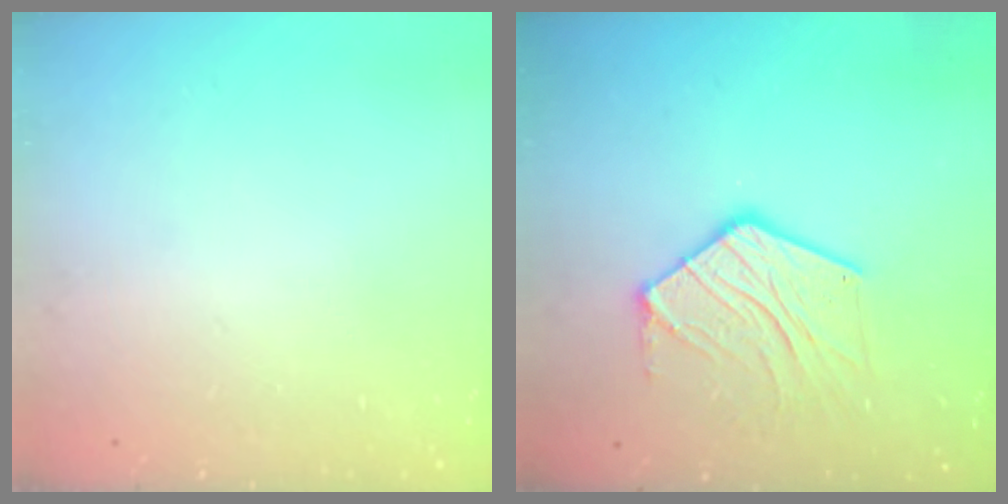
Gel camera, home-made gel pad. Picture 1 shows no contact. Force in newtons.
{"total": 12.6, "press": 12.5, "slide": 0.9}